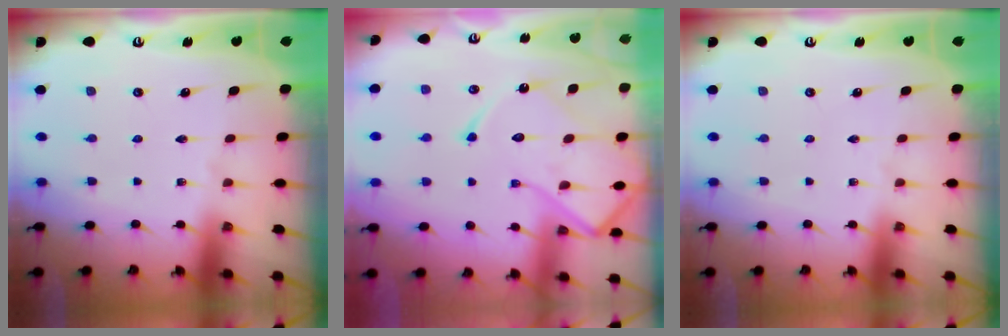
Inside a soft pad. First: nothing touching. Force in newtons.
{"total": 16.5, "press": 16.5, "slide": 1.7}
{"total": 0.0}